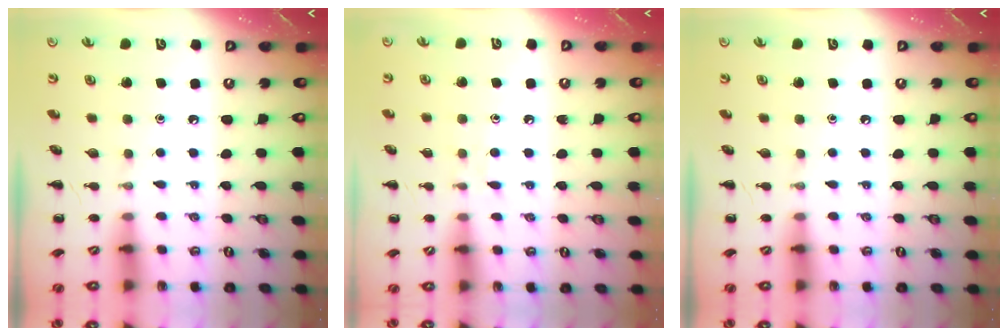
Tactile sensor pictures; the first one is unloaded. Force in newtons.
{"total": 3.5, "press": 3.3, "slide": 1.3}
{"total": 0.0}